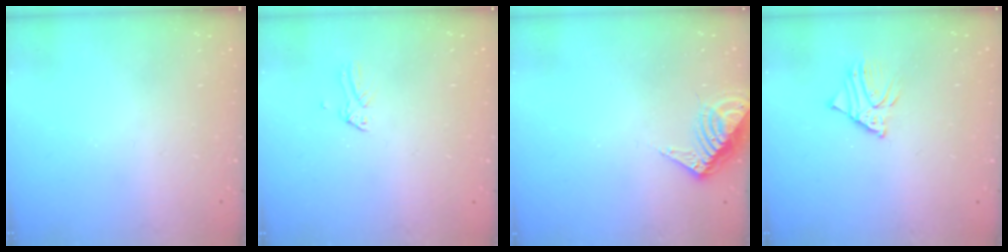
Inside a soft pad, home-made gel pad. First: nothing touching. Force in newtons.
{"total": 0.0}
{"total": 7.6, "press": 7.6, "slide": 0.7}
{"total": 3.2, "press": 3.2, "slide": 0.3}